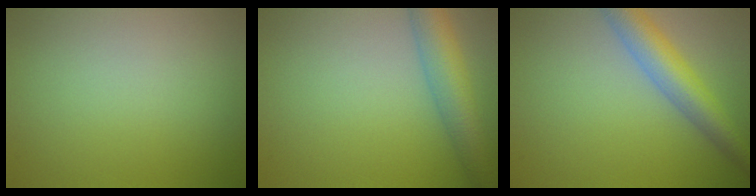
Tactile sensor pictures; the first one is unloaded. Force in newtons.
{"total": 5.6, "press": 5.6, "slide": 0.2}
{"total": 5.4, "press": 5.4, "slide": 0.3}